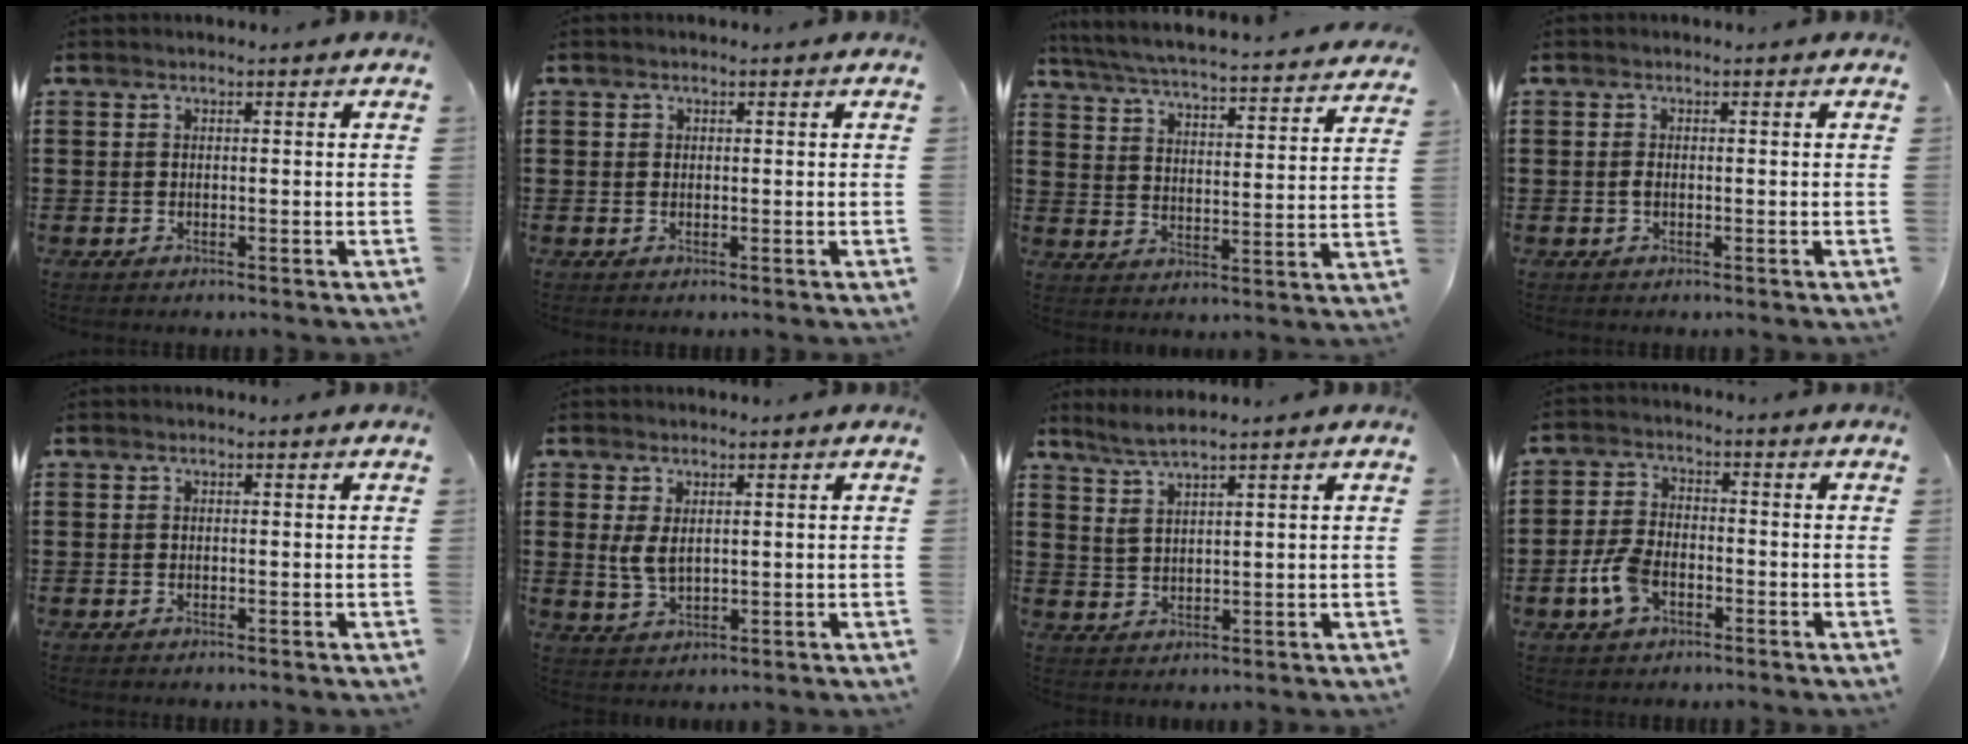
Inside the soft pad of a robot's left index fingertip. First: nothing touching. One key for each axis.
{"total": 0.6, "fx": 0.3, "fy": 0.5, "fz": 0.1, "tx": -0.002, "ty": 0.004, "tz": 0.005}
{"total": 4.5, "fx": 4.3, "fy": -0.5, "fz": 1.3, "tx": -0.047, "ty": -0.037, "tz": 0.066}
{"total": 1.1, "fx": -0.2, "fy": 0.5, "fz": 0.9, "tx": -0.027, "ty": -0.005, "tz": -0.006}
{"total": 0.0}
{"total": 3.6, "fx": 0.8, "fy": 1.9, "fz": 2.9, "tx": -0.076, "ty": 0.000, "tz": 0.011}
{"total": 3.2, "fx": 2.5, "fy": 0.2, "fz": 2.0, "tx": -0.044, "ty": 0.001, "tz": 0.046}
{"total": 6.2, "fx": -2.3, "fy": 3.4, "fz": 4.7, "tx": -0.119, "ty": -0.002, "tz": -0.051}